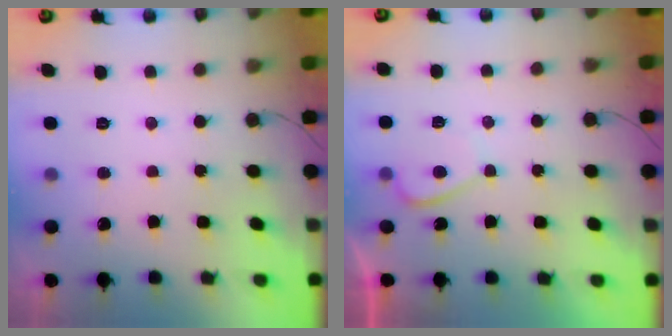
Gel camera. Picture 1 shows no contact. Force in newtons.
{"total": 2.1, "press": 2.0, "slide": 0.7}